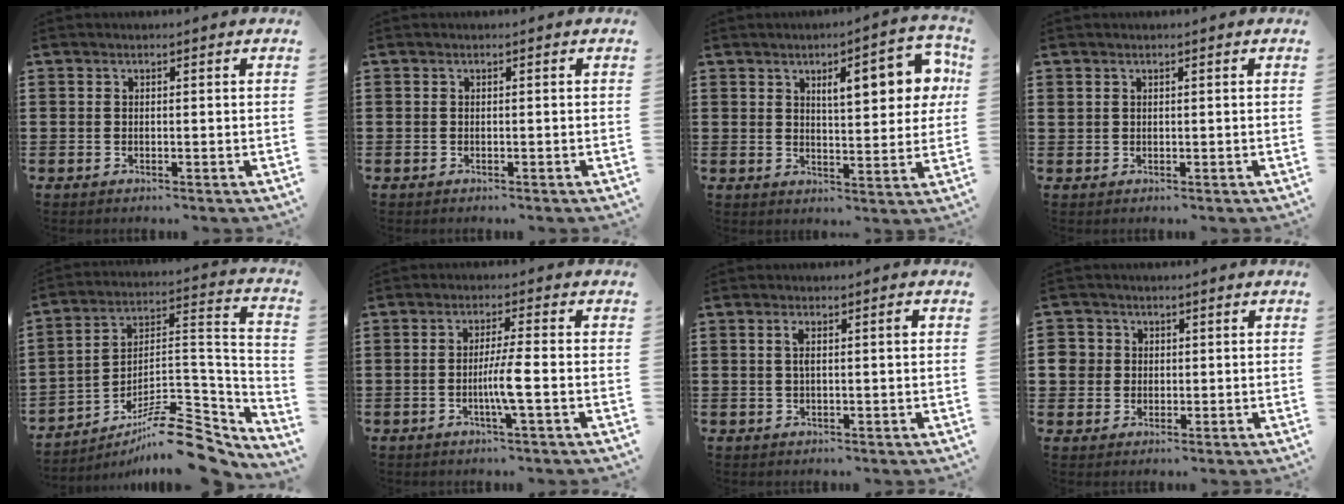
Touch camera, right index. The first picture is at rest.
{"total": 0.0}
{"total": 9.0, "force": [3.5, 2.9, 7.7], "torque": [-0.113, -0.005, 0.049]}
{"total": 0.6, "force": [0.4, 0.4, 0.1], "torque": [-0.004, 0.003, 0.009]}
{"total": 12.0, "force": [-9.1, 3.3, 7.1], "torque": [-0.102, 0.037, -0.167]}
{"total": 4.5, "force": [-1.2, -0.4, 4.3], "torque": [-0.084, -0.011, -0.026]}
{"total": 2.2, "force": [0.4, 0.2, 2.2], "torque": [-0.043, 0.002, 0.004]}
{"total": 3.7, "force": [0.6, 3.6, 0.6], "torque": [-0.035, 0.011, 0.008]}